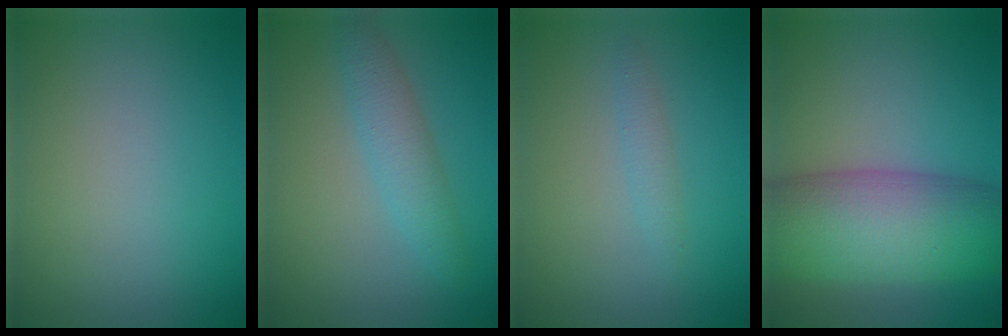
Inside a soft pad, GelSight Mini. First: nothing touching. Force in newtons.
{"total": 2.9, "press": 2.9, "slide": 0.0}
{"total": 1.2, "press": 1.2, "slide": 0.0}
{"total": 11.2, "press": 11.2, "slide": 0.4}